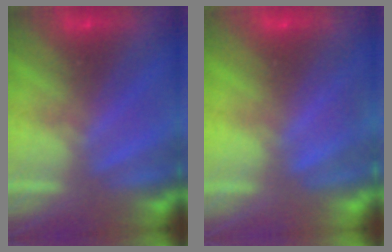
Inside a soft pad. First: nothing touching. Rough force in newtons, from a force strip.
{"total": 3.2}